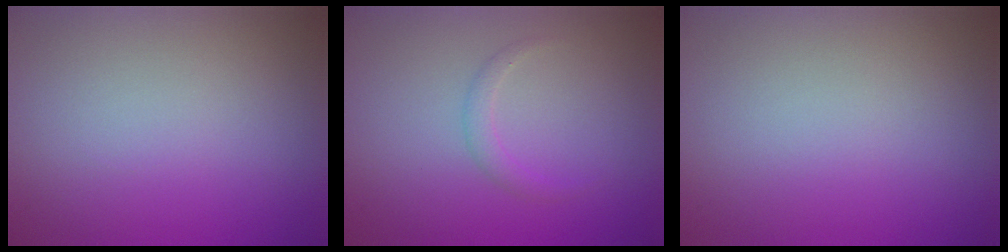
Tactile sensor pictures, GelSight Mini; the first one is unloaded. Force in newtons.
{"total": 1.1, "press": 1.1, "slide": 0.0}
{"total": 0.0}